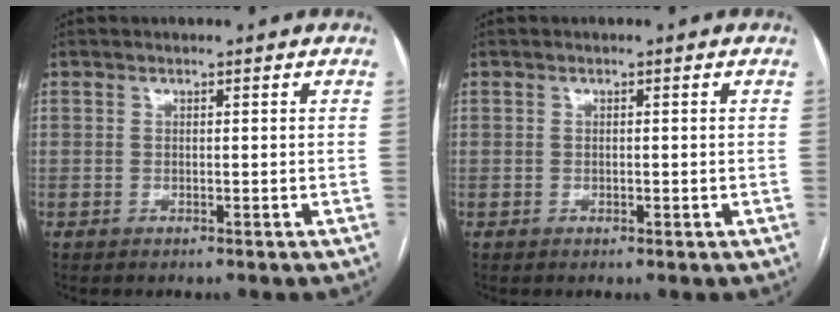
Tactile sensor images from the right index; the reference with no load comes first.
{"total": 0.5, "force": [-0.1, 0.4, 0.4], "torque": [-0.003, 0.001, 0.001]}